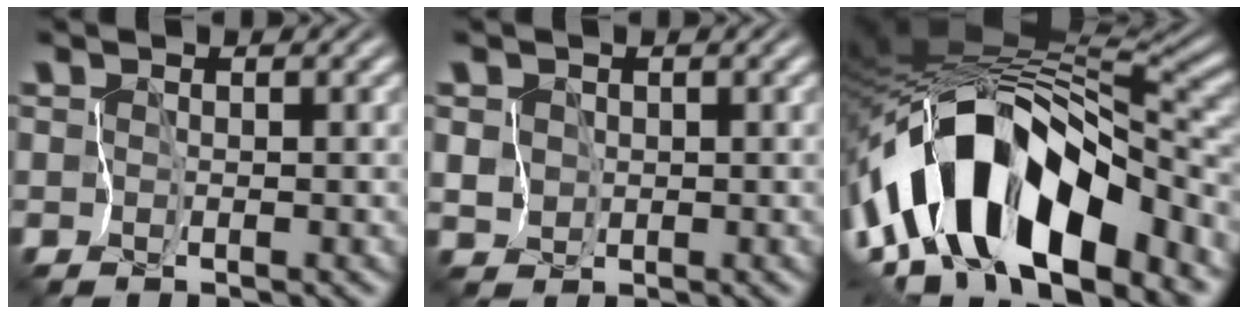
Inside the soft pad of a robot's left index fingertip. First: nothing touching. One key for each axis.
{"total": 3.1, "fx": 0.9, "fy": 2.8, "fz": 1.0, "tx": -0.046, "ty": 0.019, "tz": 0.017}
{"total": 13.8, "fx": -4.2, "fy": 6.0, "fz": 11.7, "tx": -0.192, "ty": 0.023, "tz": -0.069}